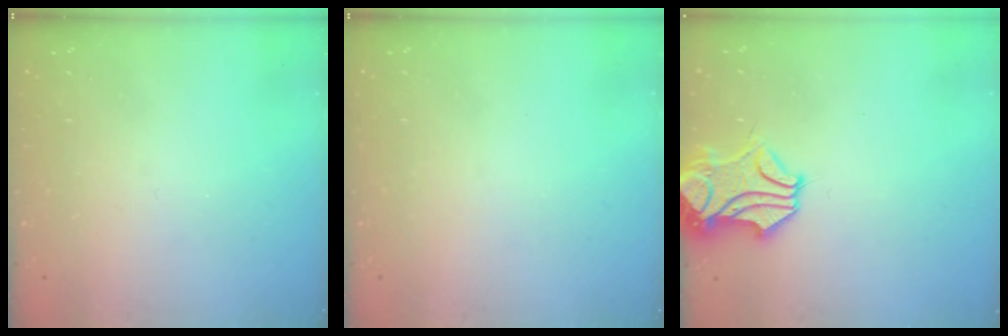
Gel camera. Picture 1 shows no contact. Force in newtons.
{"total": 0.0}
{"total": 2.4, "press": 2.0, "slide": 1.3}